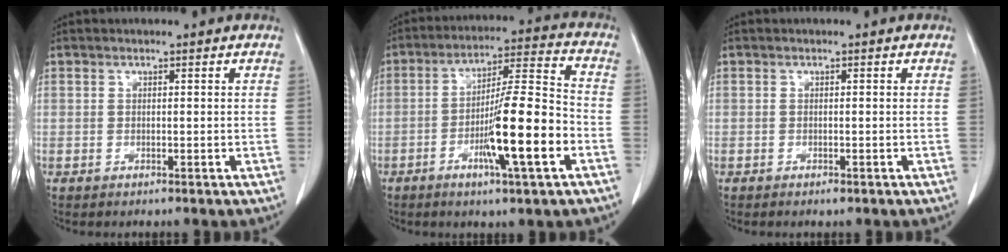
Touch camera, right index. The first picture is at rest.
{"total": 13.6, "force": [-4.6, 0.6, 12.8], "torque": [-0.214, -0.002, -0.077]}
{"total": 0.7, "force": [-0.5, 0.2, 0.5], "torque": [-0.007, -0.001, -0.005]}